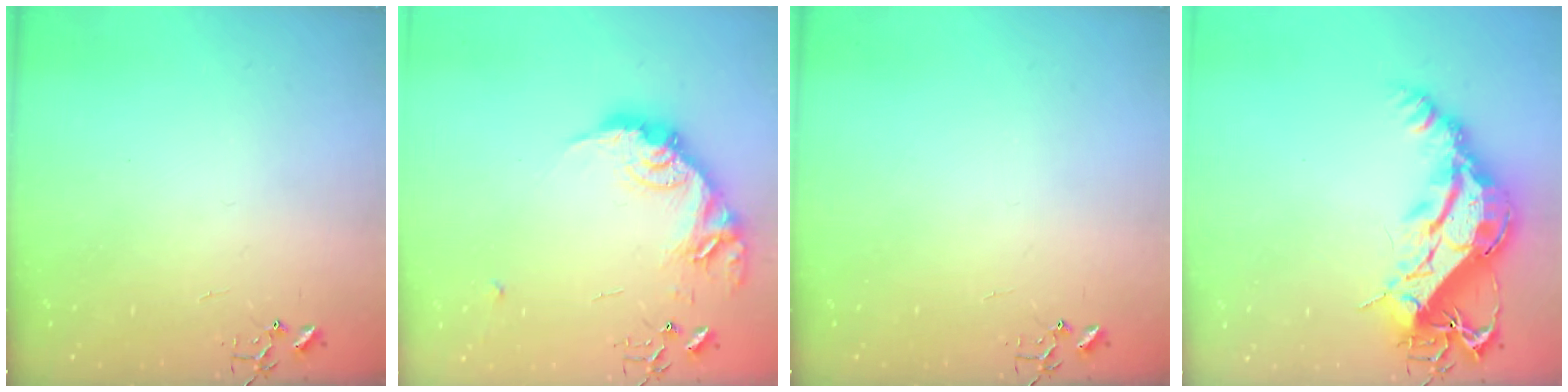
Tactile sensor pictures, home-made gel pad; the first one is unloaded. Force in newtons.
{"total": 17.6, "press": 17.6, "slide": 0.8}
{"total": 0.0}
{"total": 20.3, "press": 20.2, "slide": 2.1}